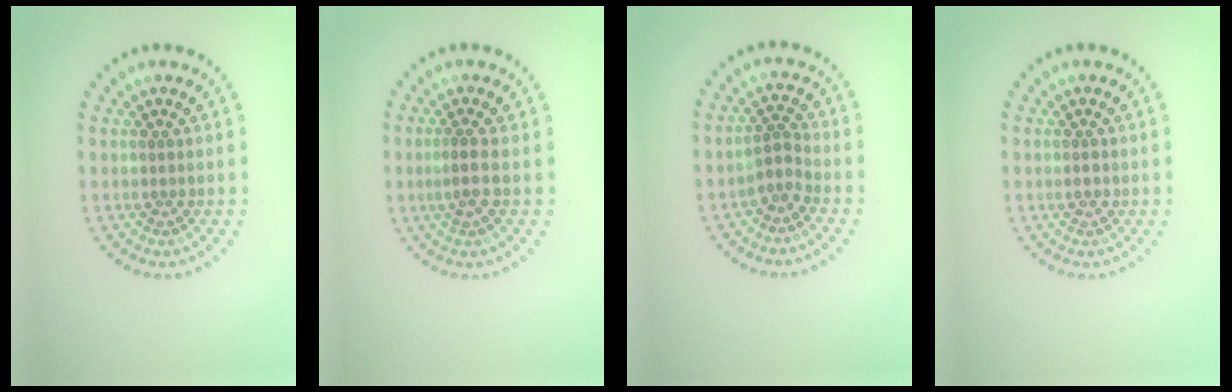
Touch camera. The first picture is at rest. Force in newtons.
{"total": 1.7, "press": 1.5, "slide": 0.8}
{"total": 1.8, "press": 1.1, "slide": 1.4}
{"total": 1.1, "press": 1.1, "slide": 0.1}